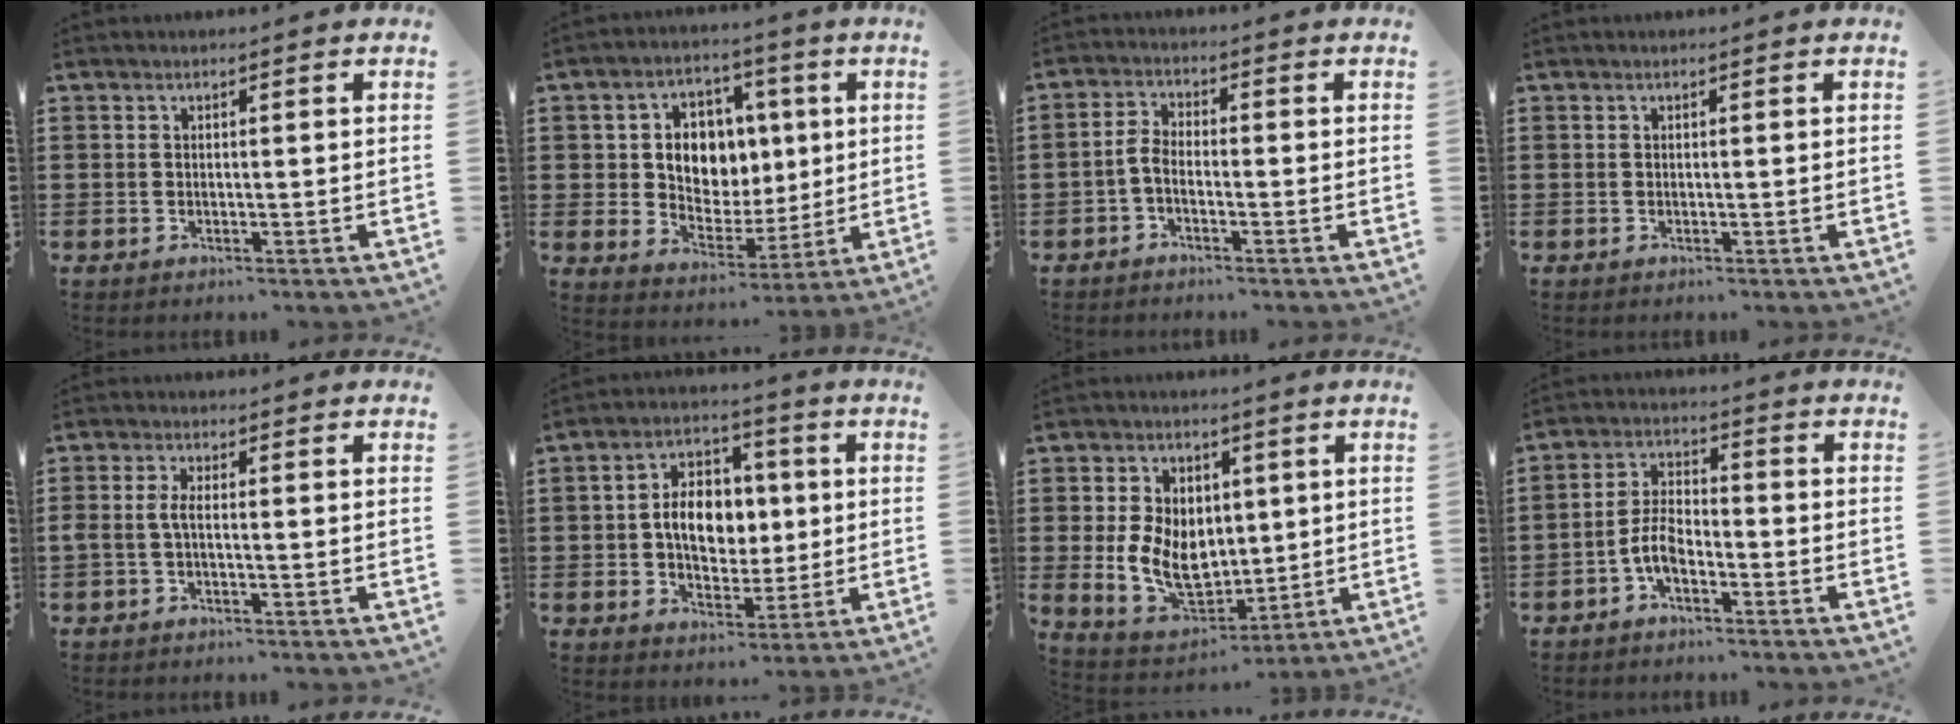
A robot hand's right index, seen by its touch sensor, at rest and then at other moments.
{"total": 8.4, "force": [1.7, 7.2, 4.0], "torque": [-0.096, 0.015, 0.030]}
{"total": 2.9, "force": [-1.5, 1.3, 2.2], "torque": [-0.056, 0.002, -0.034]}
{"total": 0.0}
{"total": 2.2, "force": [-0.6, 0.6, 2.0], "torque": [-0.053, -0.004, -0.016]}
{"total": 8.1, "force": [0.1, 5.8, 5.6], "torque": [-0.105, 0.015, -0.002]}
{"total": 9.2, "force": [0.3, 7.0, 5.9], "torque": [-0.133, 0.007, 0.003]}
{"total": 5.2, "force": [-2.6, 2.4, 3.8], "torque": [-0.094, 0.003, -0.056]}